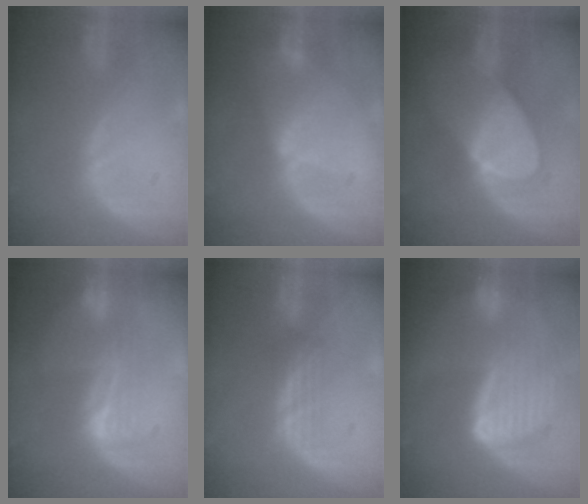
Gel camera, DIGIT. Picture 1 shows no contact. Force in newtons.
{"total": 4.5, "press": 4.5, "slide": 0.5}
{"total": 7.6, "press": 7.4, "slide": 1.8}
{"total": 4.6, "press": 4.4, "slide": 1.4}
{"total": 2.1, "press": 2.1, "slide": 0.2}
{"total": 9.2, "press": 8.1, "slide": 4.5}